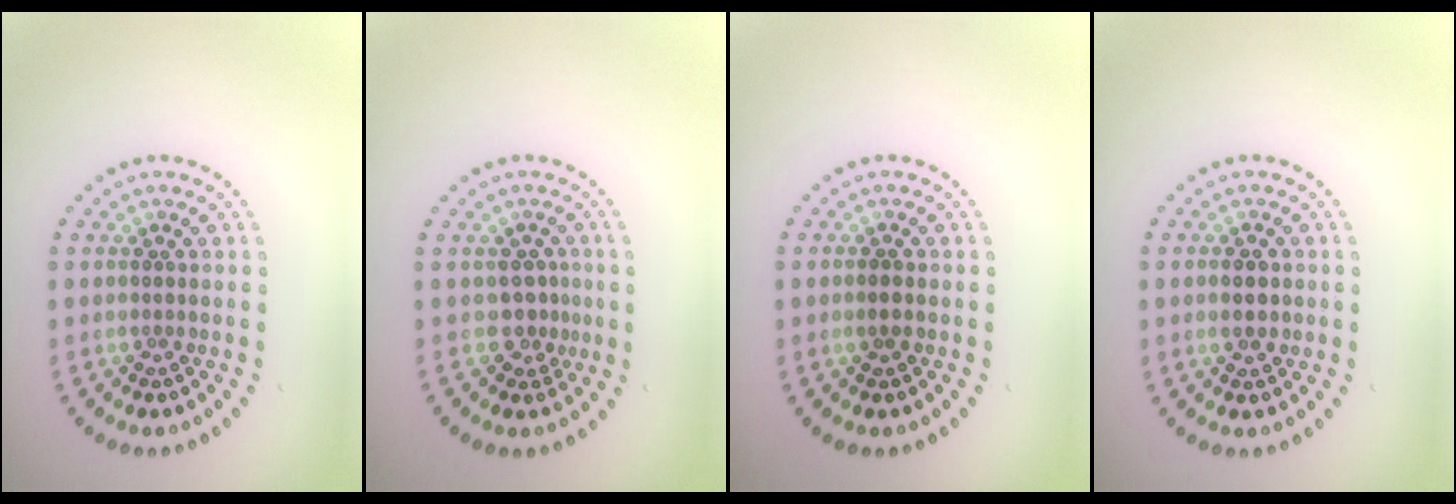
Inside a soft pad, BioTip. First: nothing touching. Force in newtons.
{"total": 2.1, "press": 1.4, "slide": 1.6}
{"total": 1.0, "press": 1.0, "slide": 0.1}
{"total": 2.2, "press": 2.2, "slide": 0.1}